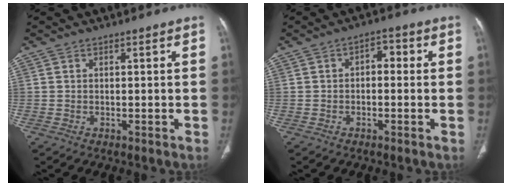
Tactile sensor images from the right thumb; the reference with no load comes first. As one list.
[{"total": 3.5, "force": [0.0, 2.2, 2.8], "torque": [-0.027, 0.015, -0.009]}]